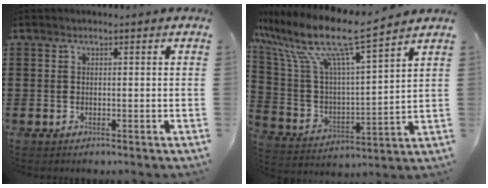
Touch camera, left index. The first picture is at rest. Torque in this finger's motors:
{"motor_torque": [2.14, 0.00, 0.38, 0.21]}